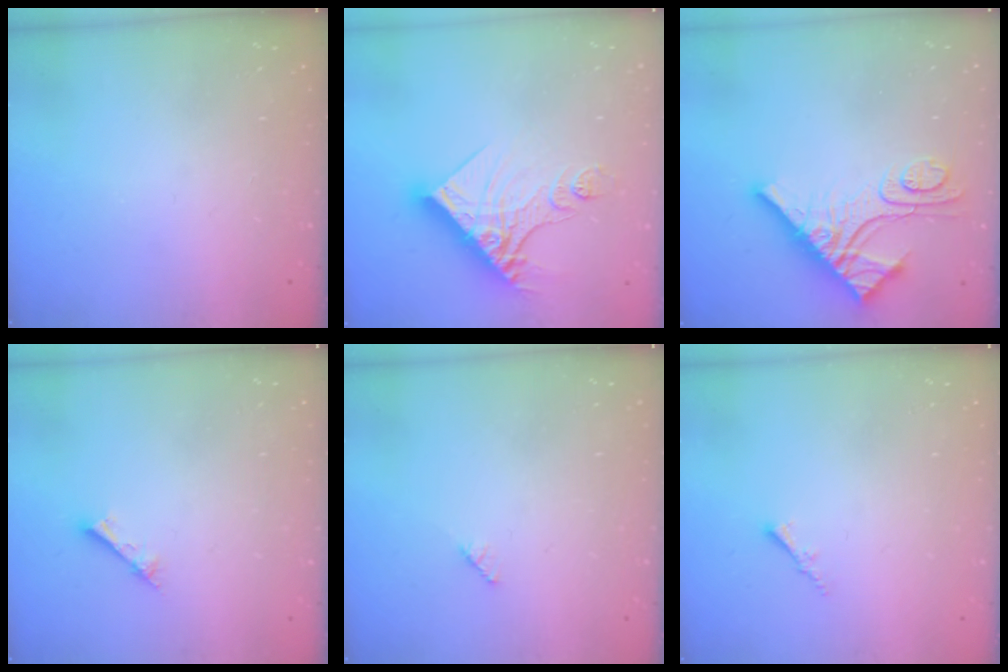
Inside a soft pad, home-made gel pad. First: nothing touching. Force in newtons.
{"total": 15.5, "press": 15.4, "slide": 1.4}
{"total": 13.9, "press": 13.8, "slide": 1.1}
{"total": 1.2, "press": 1.2, "slide": 0.1}
{"total": 1.9, "press": 1.9, "slide": 0.3}
{"total": 1.5, "press": 1.5, "slide": 0.4}